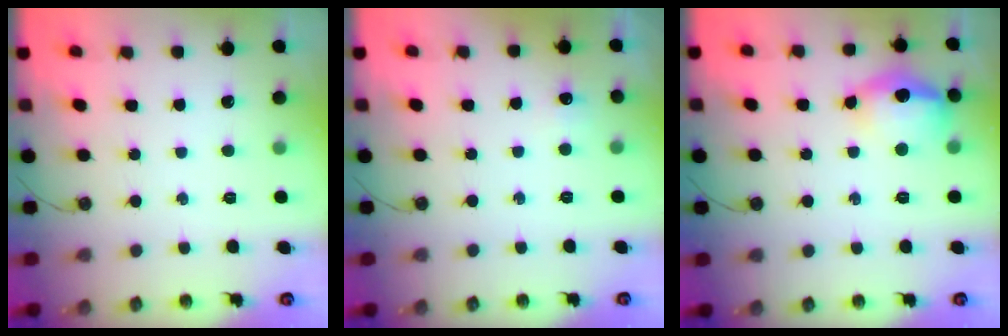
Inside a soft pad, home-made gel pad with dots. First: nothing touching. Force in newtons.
{"total": 4.4, "press": 4.4, "slide": 0.6}
{"total": 14.3, "press": 14.3, "slide": 1.3}